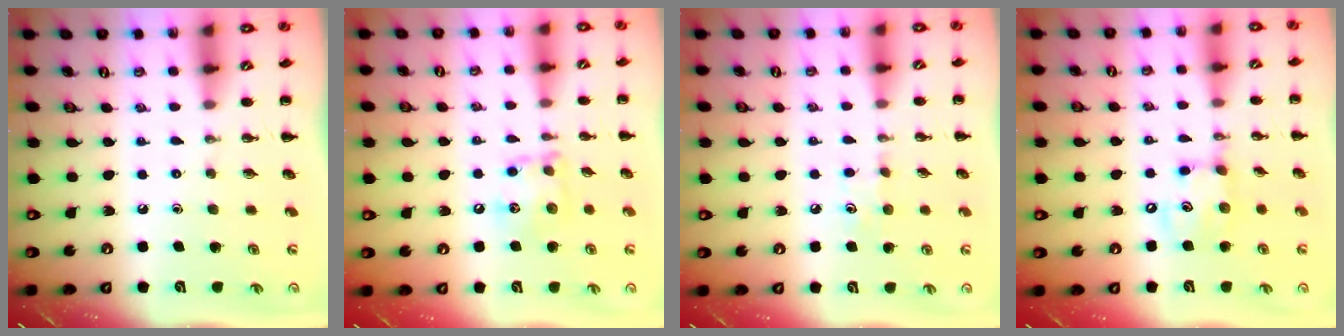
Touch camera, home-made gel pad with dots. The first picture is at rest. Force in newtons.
{"total": 10.2, "press": 10.2, "slide": 0.6}
{"total": 4.7, "press": 4.4, "slide": 1.4}
{"total": 9.6, "press": 9.4, "slide": 1.6}